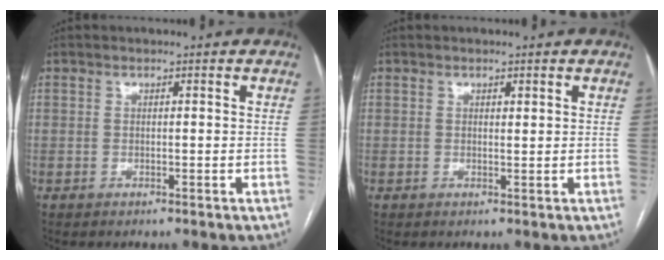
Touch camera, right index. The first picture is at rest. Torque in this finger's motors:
{"motor_torque": [0.06, 0.23, 0.00, -0.01]}